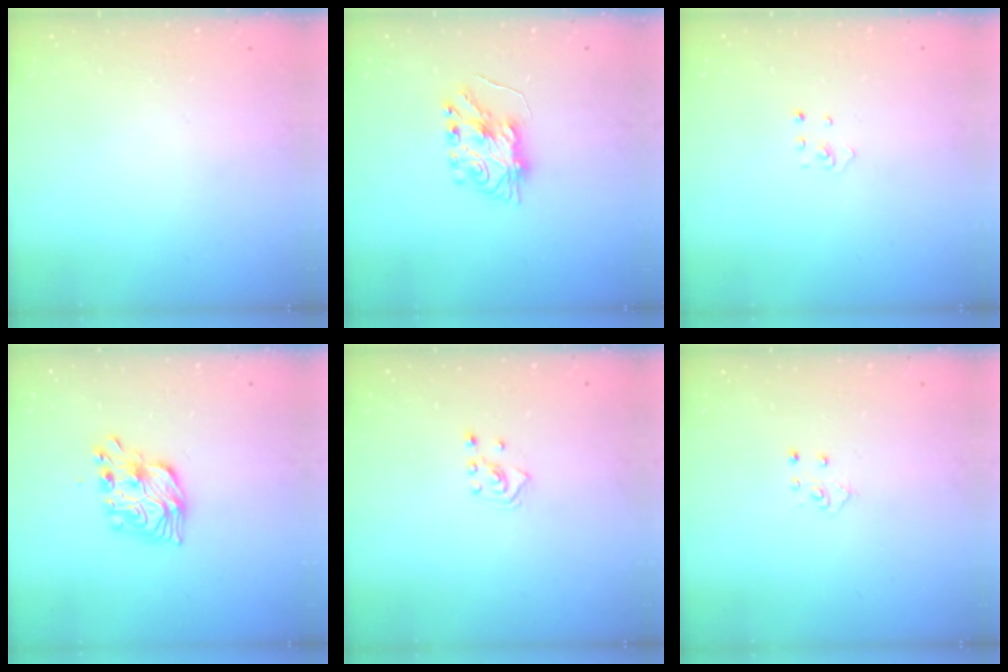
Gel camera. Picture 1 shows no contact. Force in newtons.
{"total": 7.3, "press": 7.3, "slide": 0.5}
{"total": 1.9, "press": 1.9, "slide": 0.1}
{"total": 11.6, "press": 11.6, "slide": 0.3}
{"total": 2.8, "press": 2.7, "slide": 0.7}
{"total": 4.2, "press": 4.2, "slide": 0.4}